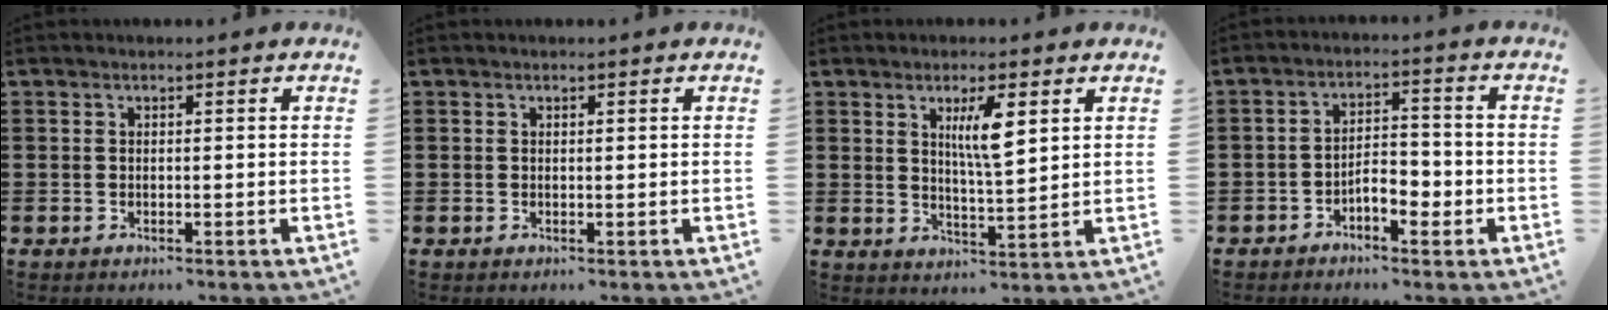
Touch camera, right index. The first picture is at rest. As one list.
[{"total": 0.0}, {"total": 5.6, "force": [2.3, 1.2, 5.0], "torque": [-0.089, -0.001, 0.032]}, {"total": 4.3, "force": [-2.2, 2.0, 3.1], "torque": [-0.055, 0.009, -0.043]}]